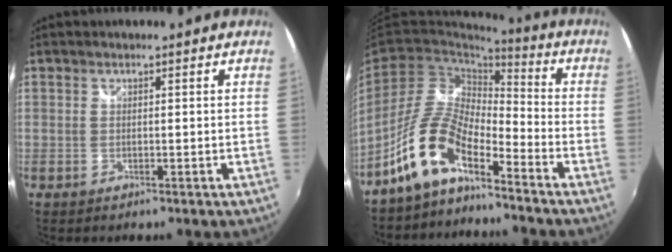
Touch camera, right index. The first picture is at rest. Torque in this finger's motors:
{"motor_torque": [1.07, -1.07, 0.87, 0.21]}